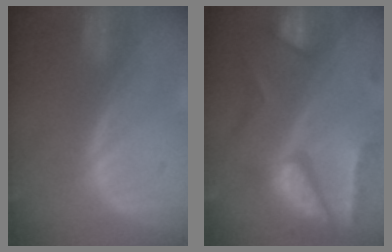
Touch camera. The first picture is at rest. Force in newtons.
{"total": 10.4, "press": 8.8, "slide": 5.5}